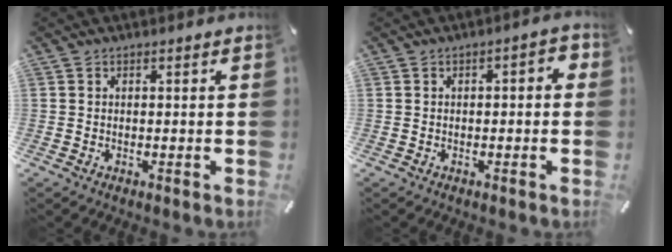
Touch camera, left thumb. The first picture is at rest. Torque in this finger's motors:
{"motor_torque": [0.02, -0.08, 0.17, 0.30, 0.01]}